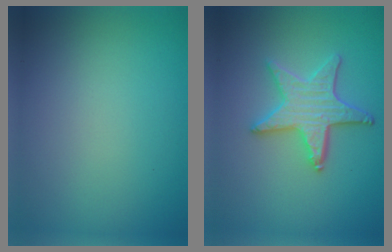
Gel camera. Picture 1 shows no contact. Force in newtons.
{"total": 3.8, "press": 3.6, "slide": 1.3}